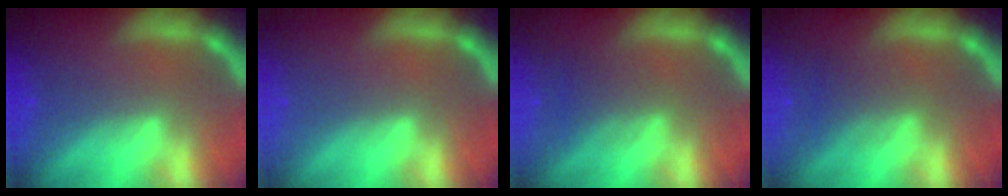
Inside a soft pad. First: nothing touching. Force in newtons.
{"total": 0.0}
{"total": 2.5}
{"total": 2.5}